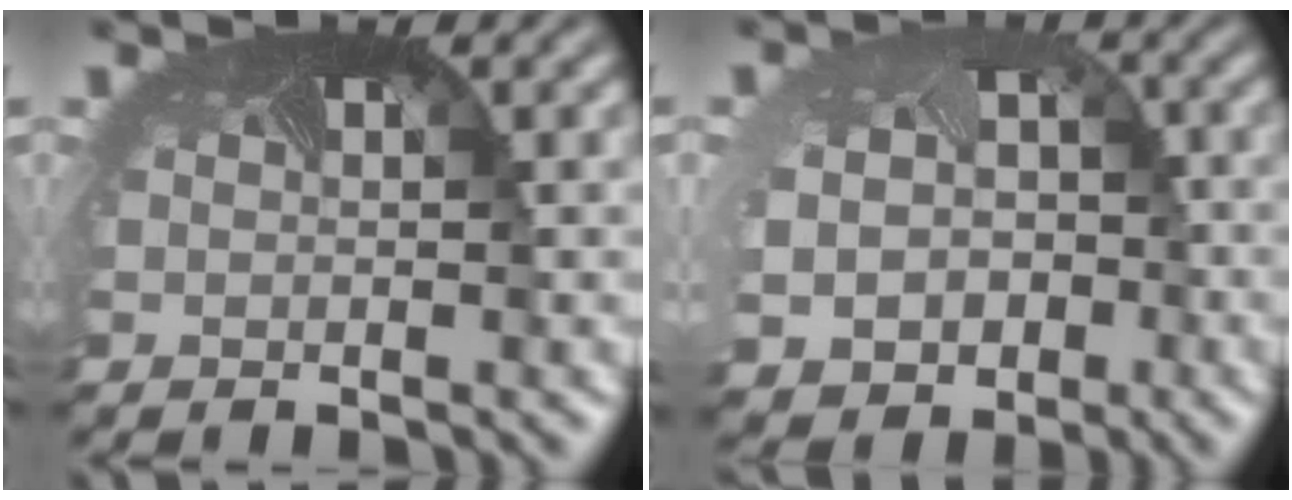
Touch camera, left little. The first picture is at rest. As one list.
[{"total": 8.5, "force": [-2.3, 7.1, 4.2], "torque": [-0.087, -0.049, -0.026]}]